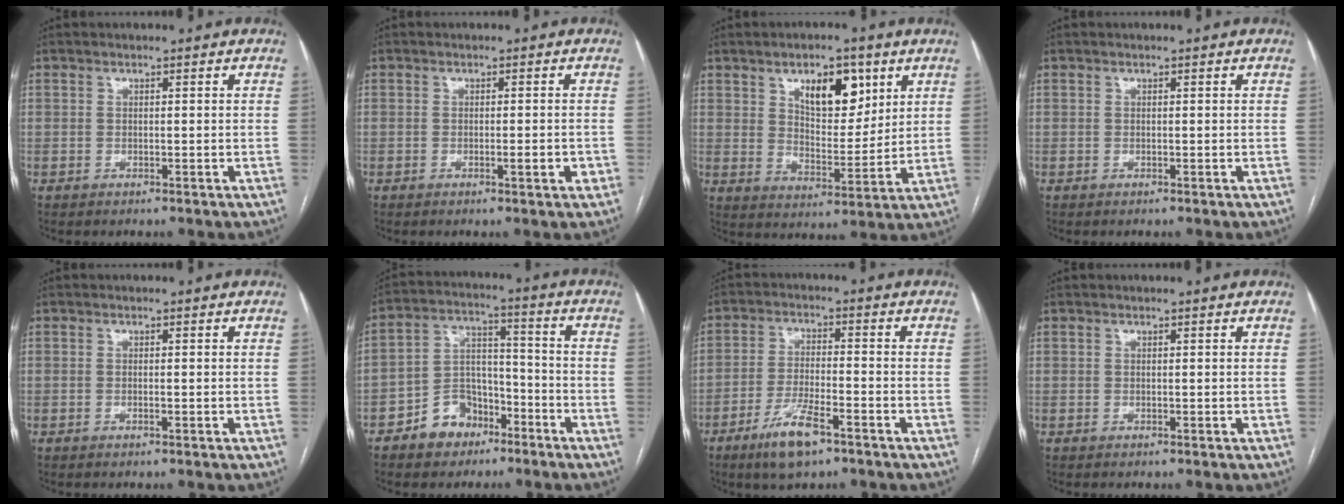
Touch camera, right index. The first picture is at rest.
{"total": 1.6, "force": [-0.5, 0.3, 1.5], "torque": [-0.022, -0.001, -0.006]}
{"total": 9.9, "force": [5.0, 4.5, 7.3], "torque": [-0.115, 0.003, 0.088]}
{"total": 0.0}
{"total": 0.0}
{"total": 8.8, "force": [-5.5, 6.1, 3.3], "torque": [-0.066, 0.027, -0.092]}
{"total": 8.2, "force": [-5.2, 1.7, 6.1], "torque": [-0.120, -0.011, -0.091]}
{"total": 0.0}